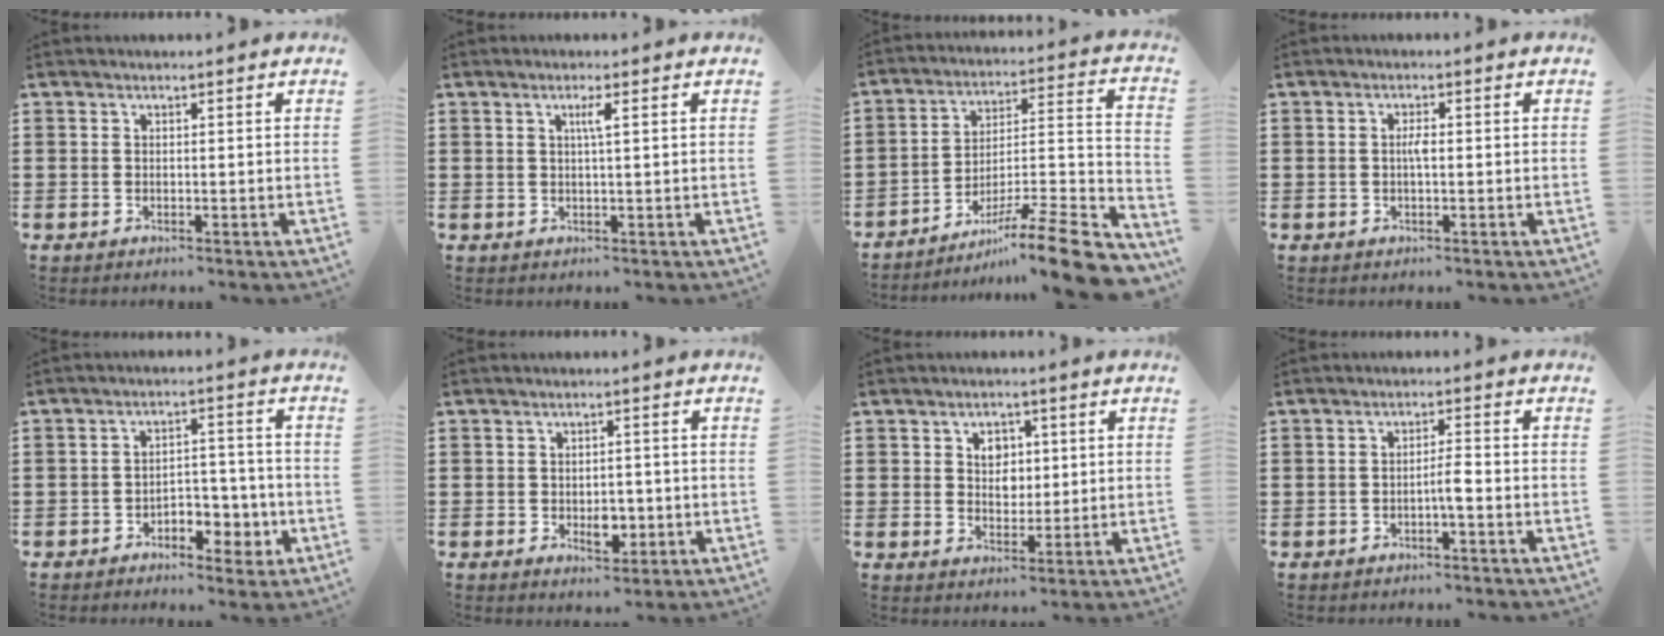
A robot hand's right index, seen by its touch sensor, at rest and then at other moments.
{"total": 1.7, "force": [0.5, -0.2, 1.6], "torque": [-0.032, -0.001, 0.006]}
{"total": 11.1, "force": [-8.2, 0.6, 7.5], "torque": [-0.098, 0.011, -0.155]}
{"total": 1.9, "force": [-0.1, 0.5, 1.8], "torque": [-0.036, 0.002, -0.003]}
{"total": 4.6, "force": [-2.7, 2.9, 2.4], "torque": [-0.035, 0.011, -0.054]}
{"total": 3.8, "force": [-0.9, 2.2, 2.9], "torque": [-0.046, 0.001, -0.015]}
{"total": 3.7, "force": [1.3, 2.8, 2.1], "torque": [-0.042, 0.009, 0.018]}
{"total": 2.6, "force": [-1.0, 0.1, 2.3], "torque": [-0.042, 0.002, -0.020]}